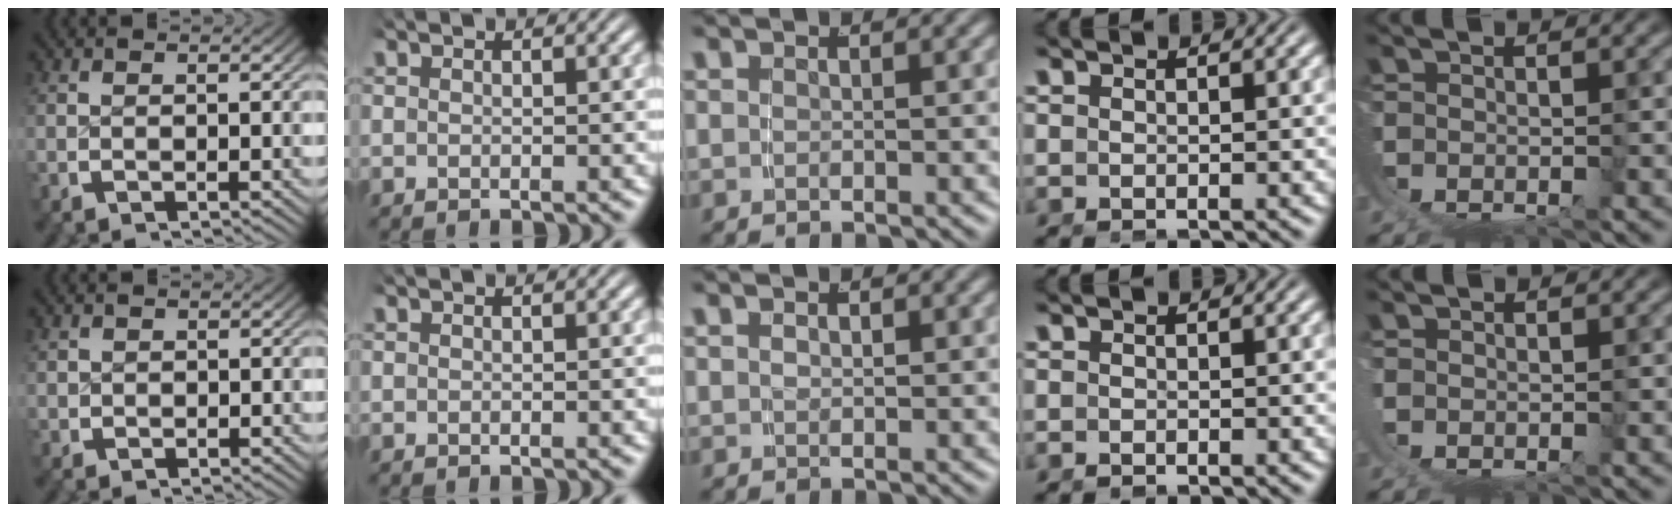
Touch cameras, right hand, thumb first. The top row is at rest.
{"thumb": {"total": 1.1, "force": [0.5, 1.0, 0.2], "torque": [-0.005, -0.006, 0.015]}, "middle": {"total": 0.5, "force": [0.2, 0.0, 0.5], "torque": [-0.007, -0.002, 0.010]}, "ring": {"total": 0.5, "force": [-0.5, -0.1, 0.0], "torque": [-0.003, -0.007, -0.007]}, "little": {"total": 0.7, "force": [0.6, 0.2, -0.2], "torque": [0.004, 0.001, 0.006]}}